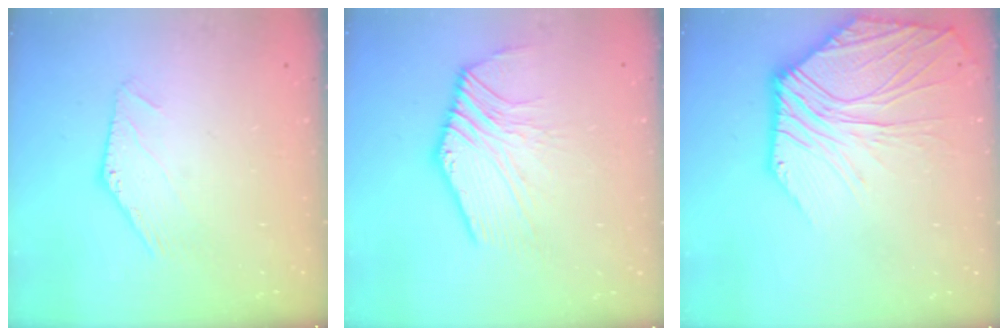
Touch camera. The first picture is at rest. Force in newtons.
{"total": 6.3, "press": 6.1, "slide": 1.3}
{"total": 12.2, "press": 12.0, "slide": 1.9}